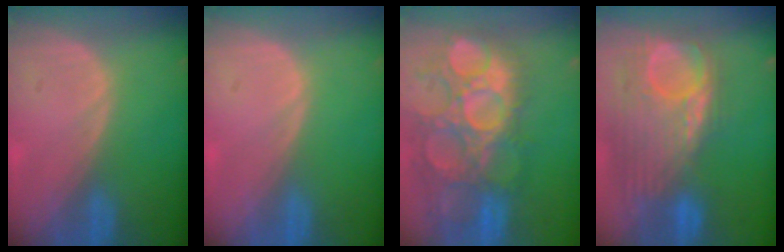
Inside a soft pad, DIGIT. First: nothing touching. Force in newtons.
{"total": 0.0}
{"total": 14.4, "press": 12.7, "slide": 6.8}
{"total": 12.4, "press": 10.5, "slide": 6.5}